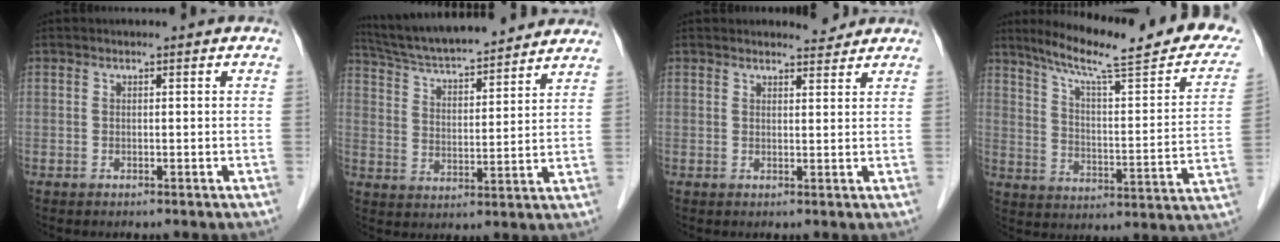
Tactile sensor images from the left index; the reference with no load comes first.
{"total": 19.8, "force": [17.8, 2.8, 8.2], "torque": [-0.137, 0.031, 0.272]}
{"total": 2.5, "force": [2.4, 0.4, 0.0], "torque": [-0.004, -0.005, 0.032]}
{"total": 24.7, "force": [19.9, 2.6, 14.4], "torque": [-0.209, -0.025, 0.266]}